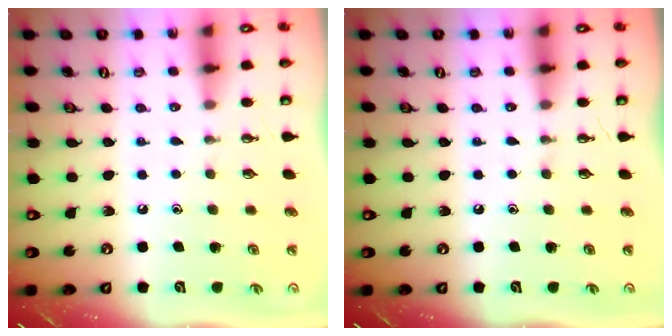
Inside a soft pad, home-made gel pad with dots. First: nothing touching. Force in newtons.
{"total": 0.0}